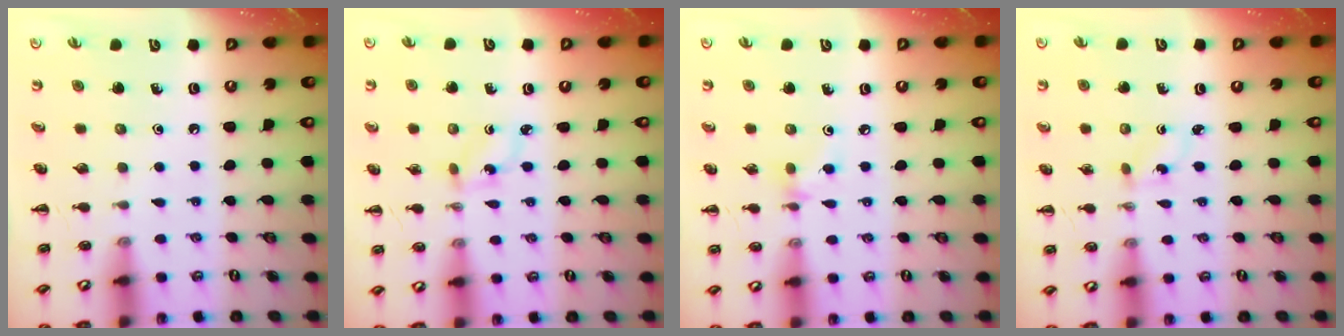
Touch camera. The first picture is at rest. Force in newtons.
{"total": 2.7, "press": 2.6, "slide": 0.9}
{"total": 4.8, "press": 4.6, "slide": 1.2}
{"total": 1.2, "press": 1.1, "slide": 0.5}